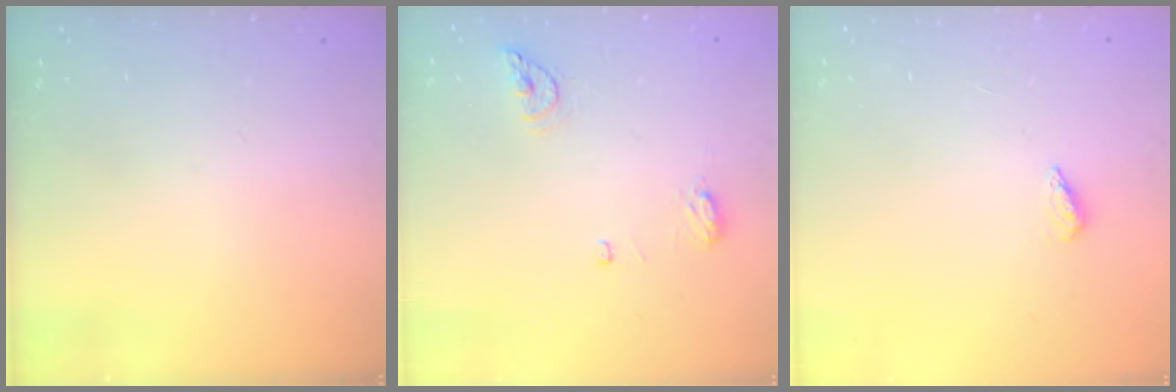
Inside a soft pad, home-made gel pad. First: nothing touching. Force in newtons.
{"total": 11.0, "press": 8.3, "slide": 7.1}
{"total": 2.1, "press": 1.9, "slide": 0.8}